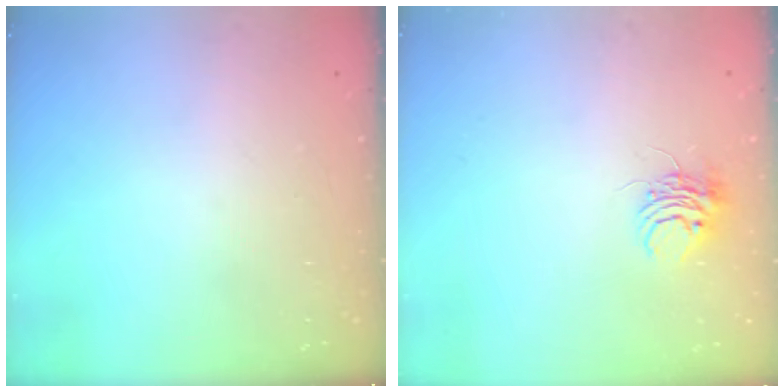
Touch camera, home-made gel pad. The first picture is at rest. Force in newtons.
{"total": 5.5, "press": 5.5, "slide": 0.3}